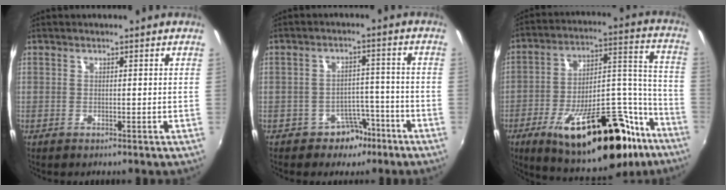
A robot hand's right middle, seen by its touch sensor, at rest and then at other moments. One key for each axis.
{"total": 5.1, "fx": -3.3, "fy": 3.6, "fz": 1.6, "tx": -0.030, "ty": 0.018, "tz": -0.039}
{"total": 28.9, "fx": -17.7, "fy": 11.0, "fz": 20.1, "tx": -0.296, "ty": 0.026, "tz": -0.248}